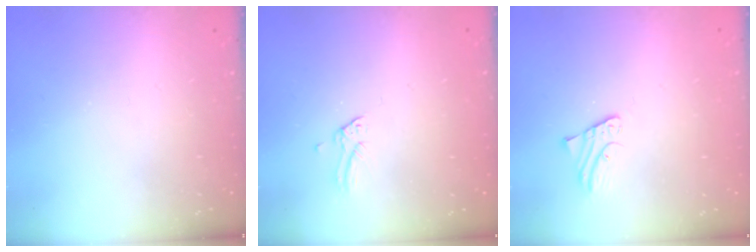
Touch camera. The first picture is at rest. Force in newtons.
{"total": 0.0}
{"total": 1.8, "press": 1.8, "slide": 0.2}